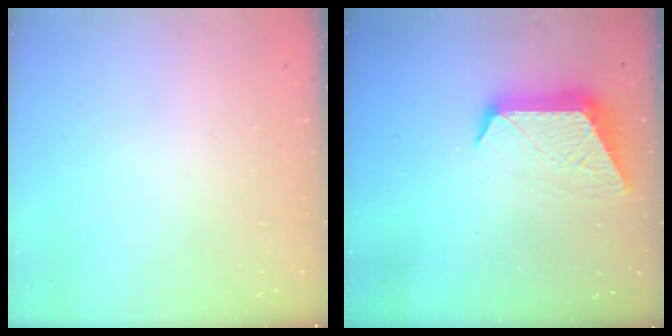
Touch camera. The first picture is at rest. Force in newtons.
{"total": 11.3, "press": 11.2, "slide": 0.7}